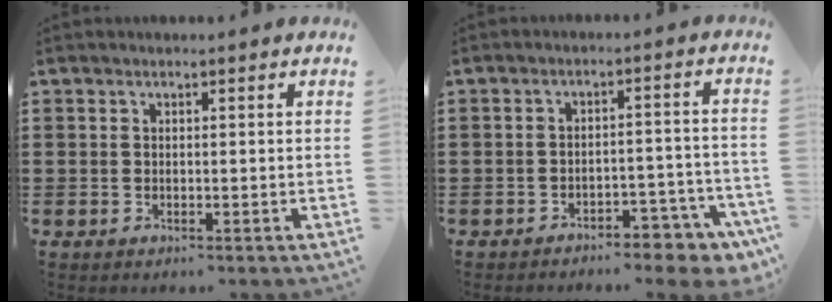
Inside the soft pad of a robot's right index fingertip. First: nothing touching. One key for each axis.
{"total": 4.7, "fx": -4.2, "fy": 0.9, "fz": 2.0, "tx": -0.031, "ty": 0.004, "tz": -0.080}